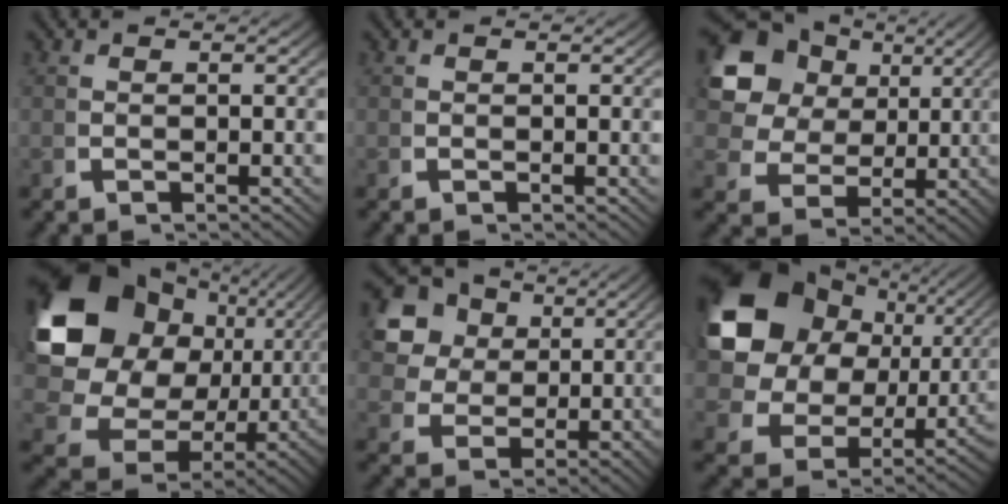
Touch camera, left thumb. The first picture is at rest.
{"total": 0.0}
{"total": 11.4, "force": [3.4, 8.8, 6.5], "torque": [-0.150, -0.017, 0.060]}
{"total": 19.8, "force": [1.2, 15.0, 12.9], "torque": [-0.290, -0.042, 0.040]}
{"total": 11.5, "force": [3.8, 9.4, 5.4], "torque": [-0.117, -0.005, 0.054]}
{"total": 15.3, "force": [1.9, 11.9, 9.4], "torque": [-0.220, -0.041, 0.050]}